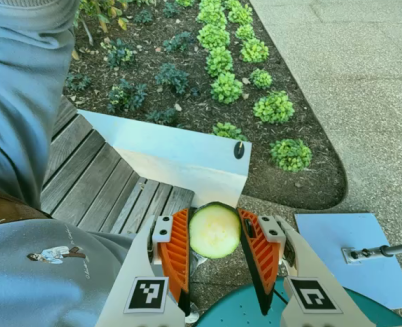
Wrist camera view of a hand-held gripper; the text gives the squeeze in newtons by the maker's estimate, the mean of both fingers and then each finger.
{"total": 8.8, "left": 9.1, "right": 8.5}